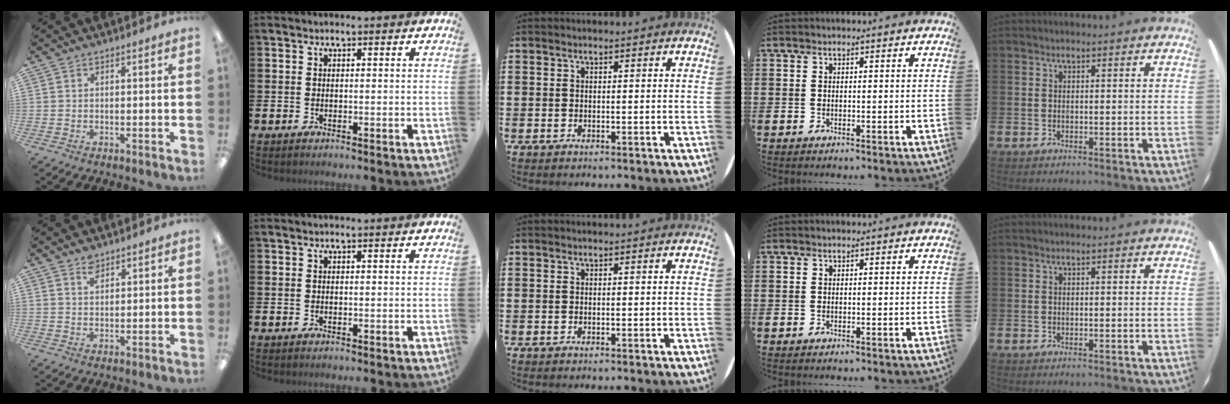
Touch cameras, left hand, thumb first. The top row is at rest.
{"thumb": {"total": 2.8, "force": [2.3, 1.3, 1.0], "torque": [-0.015, -0.005, 0.042]}}